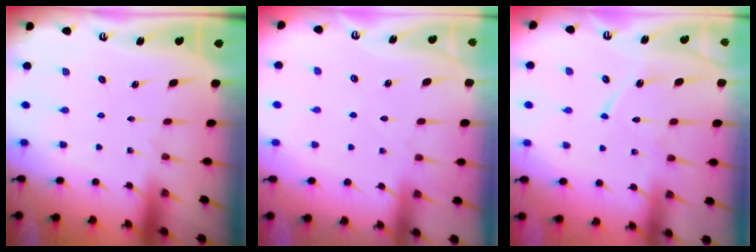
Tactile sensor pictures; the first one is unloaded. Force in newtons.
{"total": 4.9, "press": 4.9, "slide": 0.6}
{"total": 9.1, "press": 9.1, "slide": 0.9}